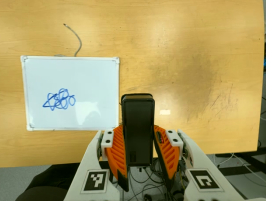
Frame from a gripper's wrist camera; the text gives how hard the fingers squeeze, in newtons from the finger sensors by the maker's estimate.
{"total": 4.0, "left": 2.7, "right": 5.3}